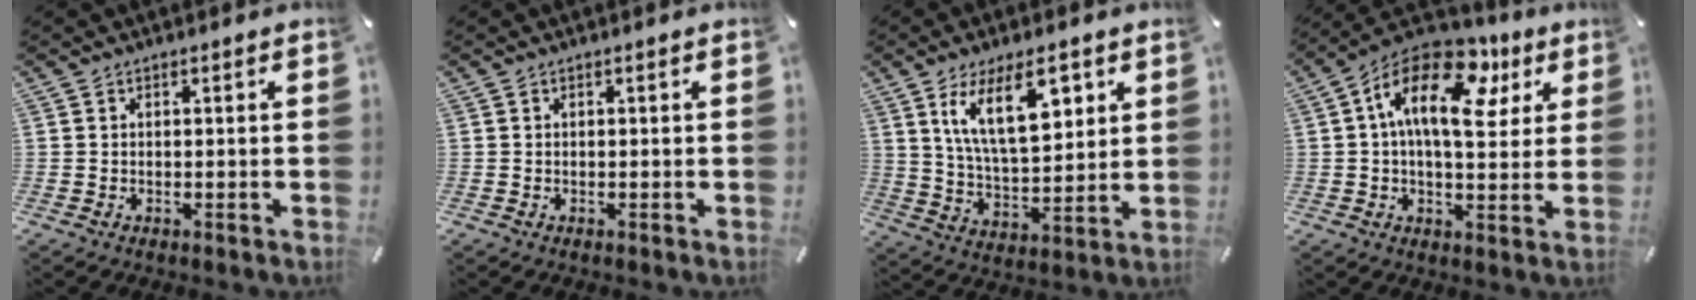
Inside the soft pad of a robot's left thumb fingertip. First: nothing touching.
{"total": 0.0}
{"total": 15.4, "force": [7.7, 7.1, 11.3], "torque": [-0.201, -0.015, 0.131]}
{"total": 18.1, "force": [6.3, 9.2, 14.3], "torque": [-0.258, -0.021, 0.102]}